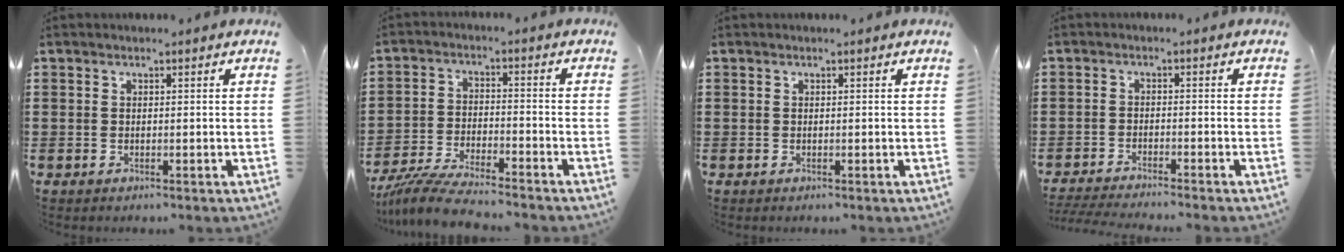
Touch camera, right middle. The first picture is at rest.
{"total": 7.0, "force": [-6.5, 0.4, 2.4], "torque": [-0.058, -0.002, -0.129]}
{"total": 0.0}
{"total": 3.1, "force": [-3.0, -0.4, 0.6], "torque": [-0.018, -0.005, -0.063]}